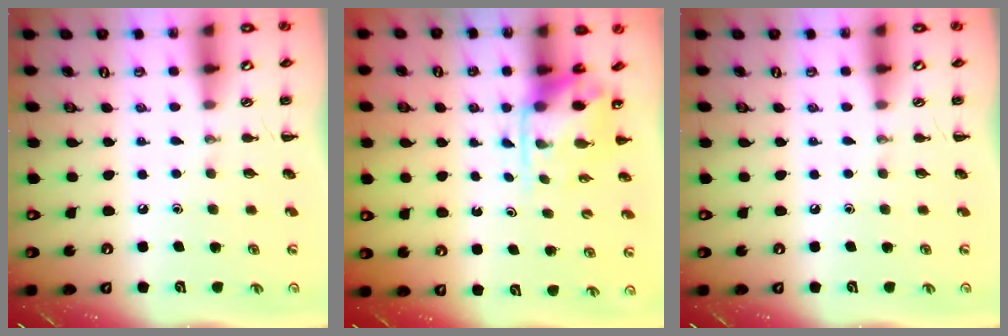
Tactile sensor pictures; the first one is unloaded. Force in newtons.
{"total": 4.3, "press": 4.3, "slide": 0.4}
{"total": 0.0}